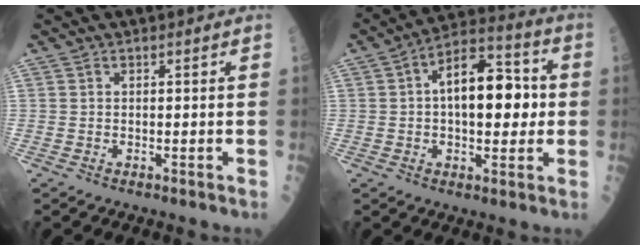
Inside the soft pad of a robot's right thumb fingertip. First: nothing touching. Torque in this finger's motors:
{"motor_torque": [1.63, 1.63, 0.62, -0.51, 0.40]}